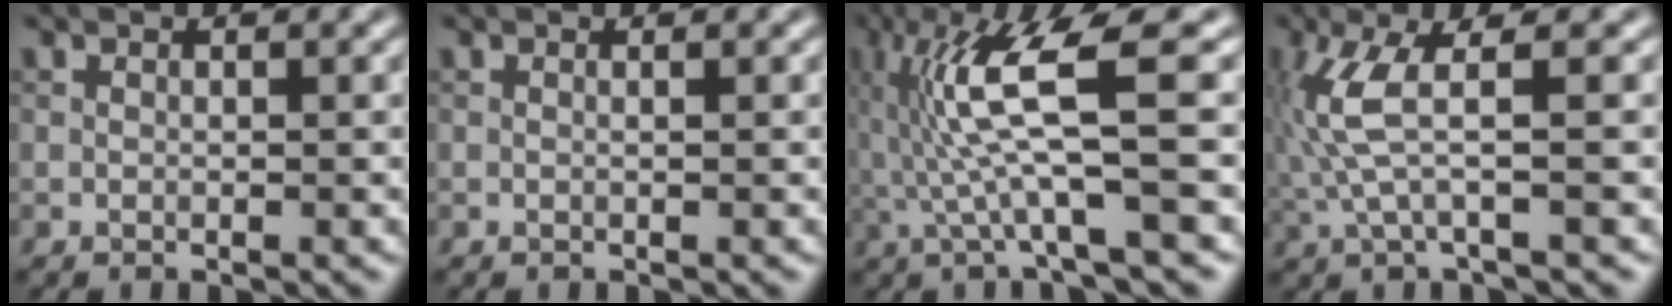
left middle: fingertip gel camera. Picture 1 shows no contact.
{"total": 0.5, "force": [0.3, 0.1, 0.4], "torque": [-0.009, -0.003, -0.004]}
{"total": 6.8, "force": [-0.1, 0.5, 6.8], "torque": [-0.147, 0.016, 0.000]}
{"total": 4.5, "force": [0.6, 0.6, 4.4], "torque": [-0.123, 0.006, 0.014]}